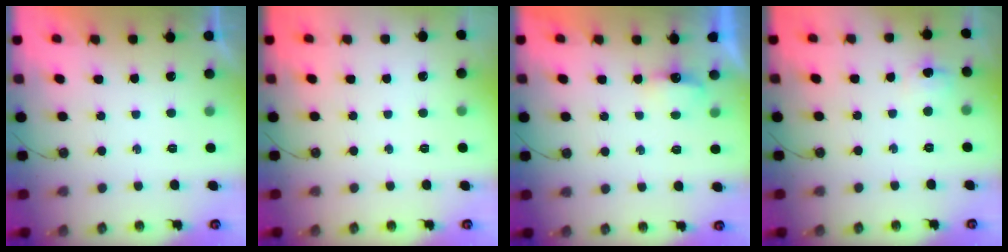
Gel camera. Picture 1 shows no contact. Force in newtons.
{"total": 0.0}
{"total": 3.9, "press": 3.8, "slide": 0.7}
{"total": 6.3, "press": 4.9, "slide": 3.9}